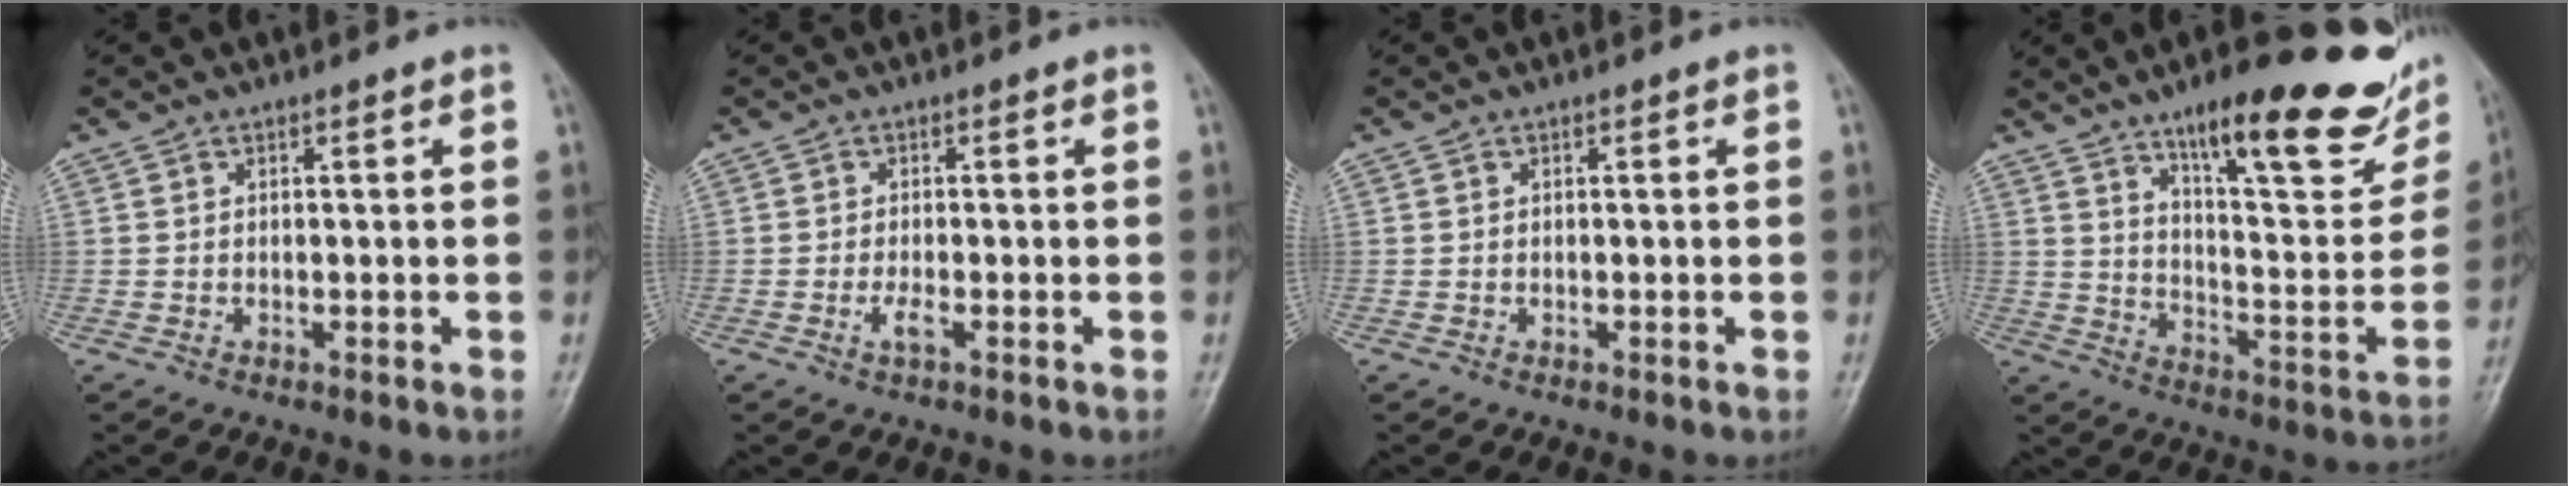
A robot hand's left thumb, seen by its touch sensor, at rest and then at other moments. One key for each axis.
{"total": 1.8, "fx": -0.6, "fy": 0.5, "fz": 1.7, "tx": -0.032, "ty": -0.003, "tz": -0.013}
{"total": 0.0}
{"total": 25.6, "fx": 15.9, "fy": 7.2, "fz": 18.8, "tx": -0.218, "ty": -0.064, "tz": 0.239}